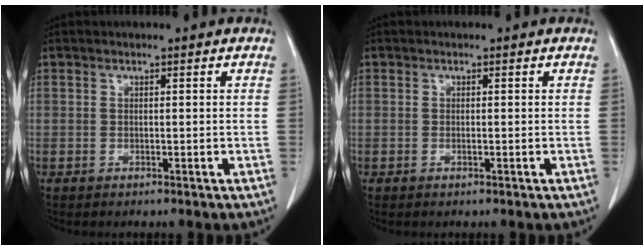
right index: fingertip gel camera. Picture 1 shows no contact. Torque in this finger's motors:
{"motor_torque": [-0.02, 0.03, -0.02, 0.01]}